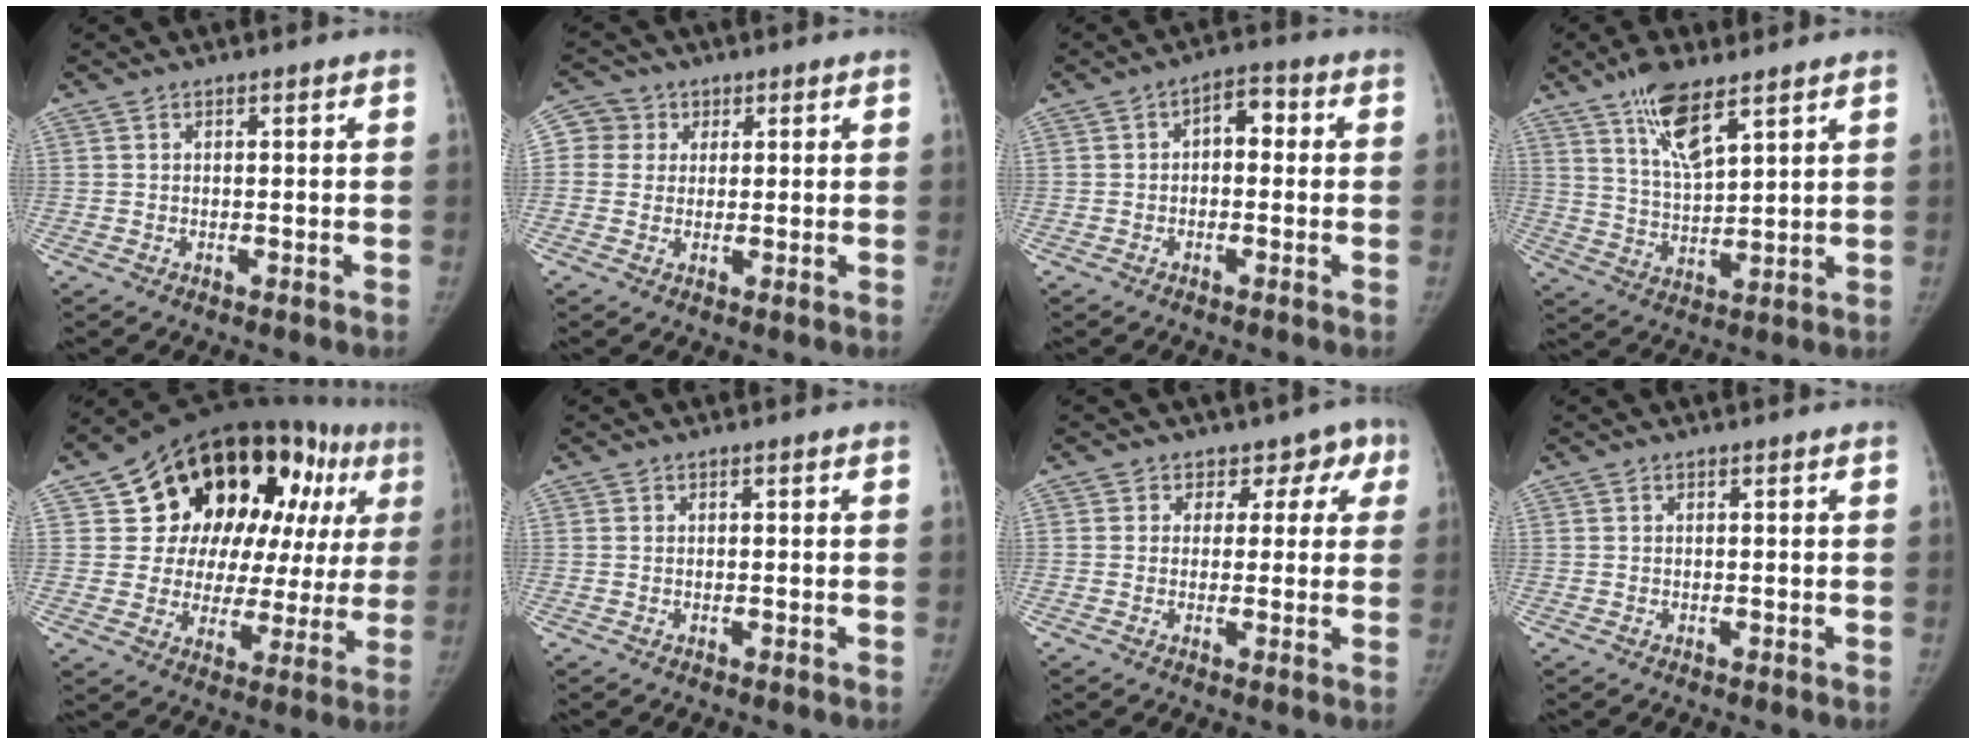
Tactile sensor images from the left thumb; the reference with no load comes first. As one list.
[{"total": 4.7, "force": [1.3, 4.5, 0.3], "torque": [0.019, 0.005, 0.022]}, {"total": 4.4, "force": [0.2, 2.7, 3.5], "torque": [-0.029, 0.009, -0.012]}, {"total": 9.9, "force": [6.3, 2.9, 7.1], "torque": [-0.126, -0.033, 0.125]}, {"total": 26.1, "force": [10.1, 16.0, 18.0], "torque": [-0.192, 0.022, 0.150]}, {"total": 0.0}, {"total": 5.4, "force": [2.4, 4.8, 0.9], "torque": [0.039, 0.001, 0.010]}, {"total": 0.0}]